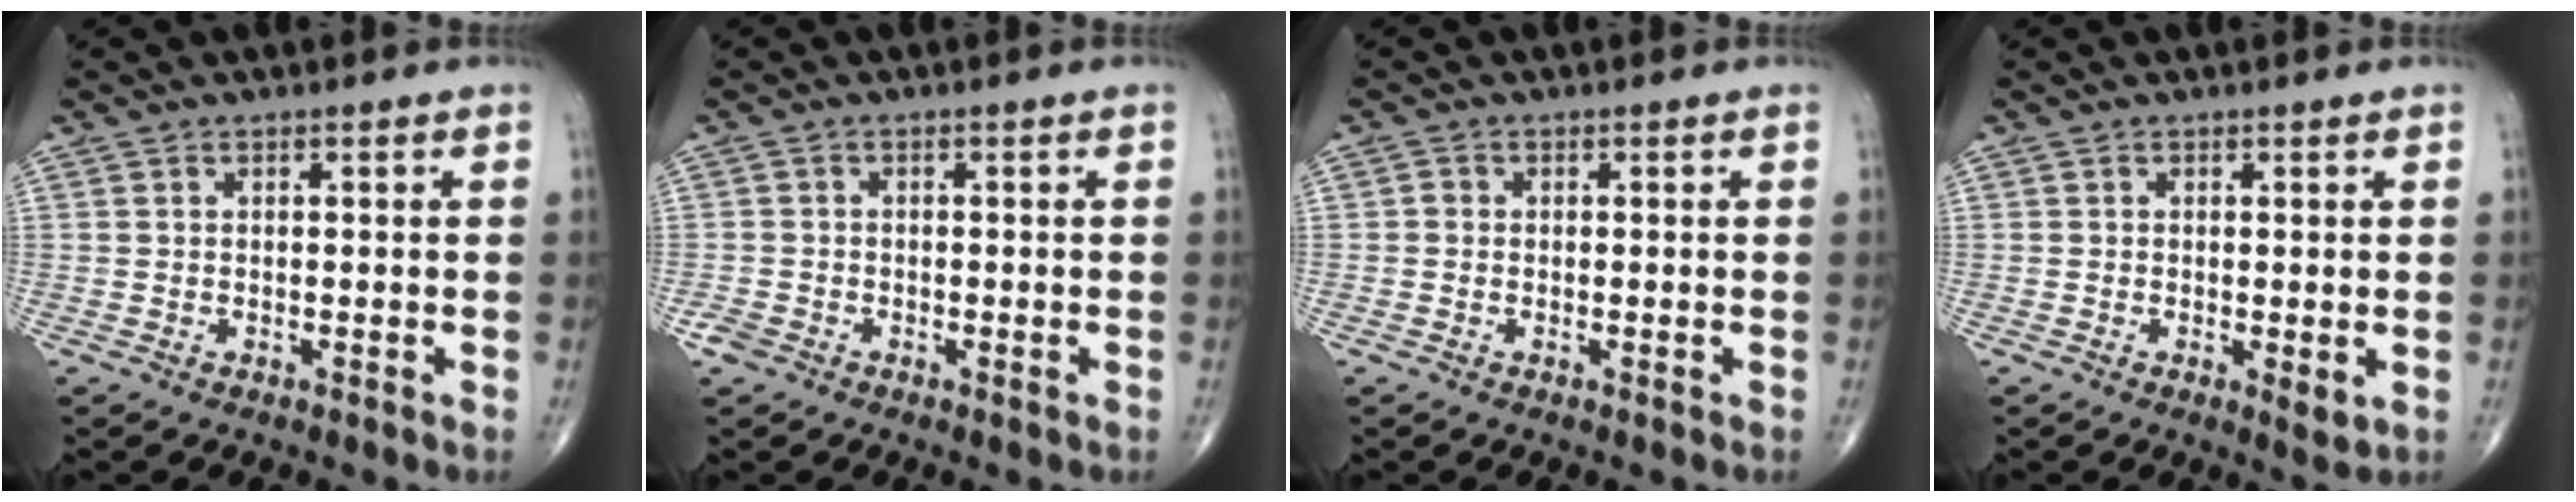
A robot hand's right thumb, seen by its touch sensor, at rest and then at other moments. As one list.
[{"total": 1.9, "force": [-1.2, 1.3, 0.7], "torque": [-0.014, 0.002, -0.024]}, {"total": 0.9, "force": [-0.1, 0.8, 0.3], "torque": [-0.001, 0.002, -0.005]}, {"total": 2.2, "force": [-0.2, 0.7, 2.1], "torque": [-0.032, -0.009, -0.005]}]